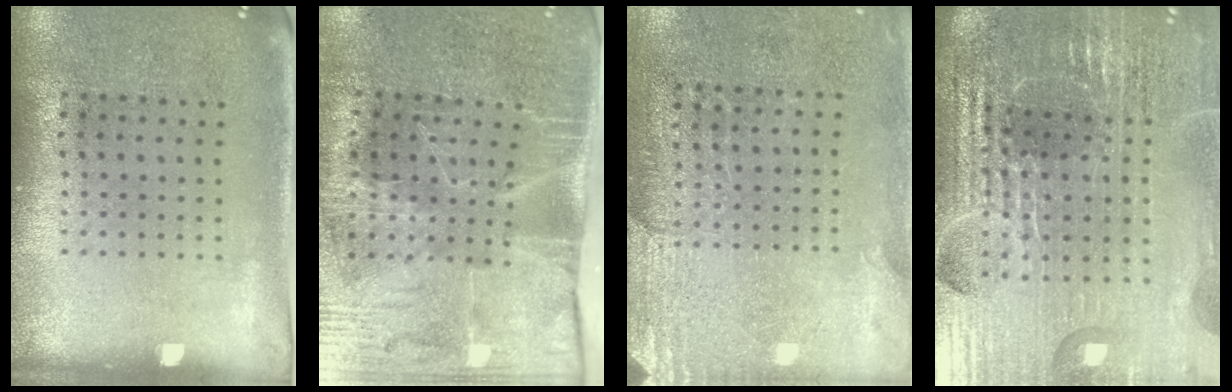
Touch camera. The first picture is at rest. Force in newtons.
{"total": 4.3, "press": 3.6, "slide": 2.4}
{"total": 2.7, "press": 2.4, "slide": 1.1}
{"total": 6.6, "press": 5.8, "slide": 3.2}